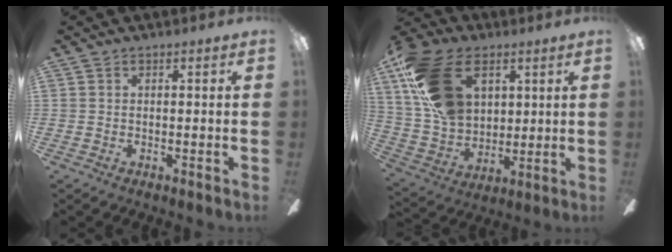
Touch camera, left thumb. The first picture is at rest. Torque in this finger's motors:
{"motor_torque": [1.75, 1.75, 1.83, -0.94, 0.34]}